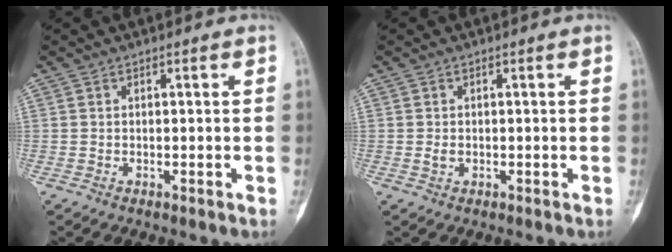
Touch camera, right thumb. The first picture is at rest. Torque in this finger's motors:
{"motor_torque": [0.46, 0.27, 0.37, -0.21, 0.15]}